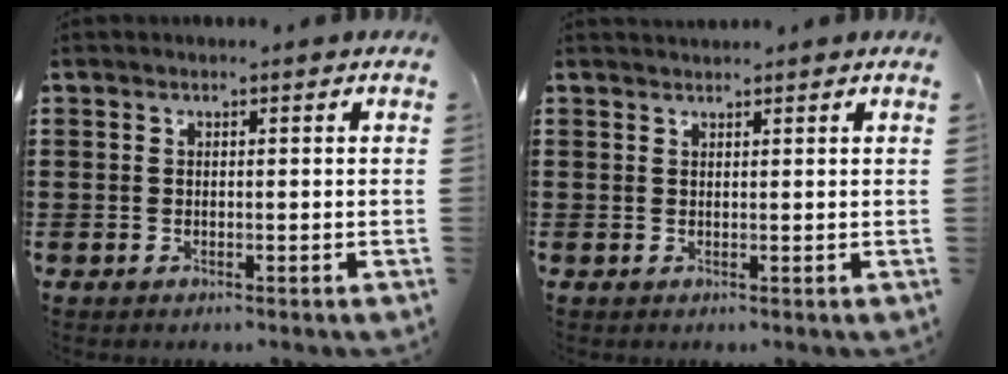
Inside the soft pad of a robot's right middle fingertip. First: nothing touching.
{"total": 1.0, "force": [1.0, 0.1, -0.1], "torque": [0.000, -0.001, 0.019]}